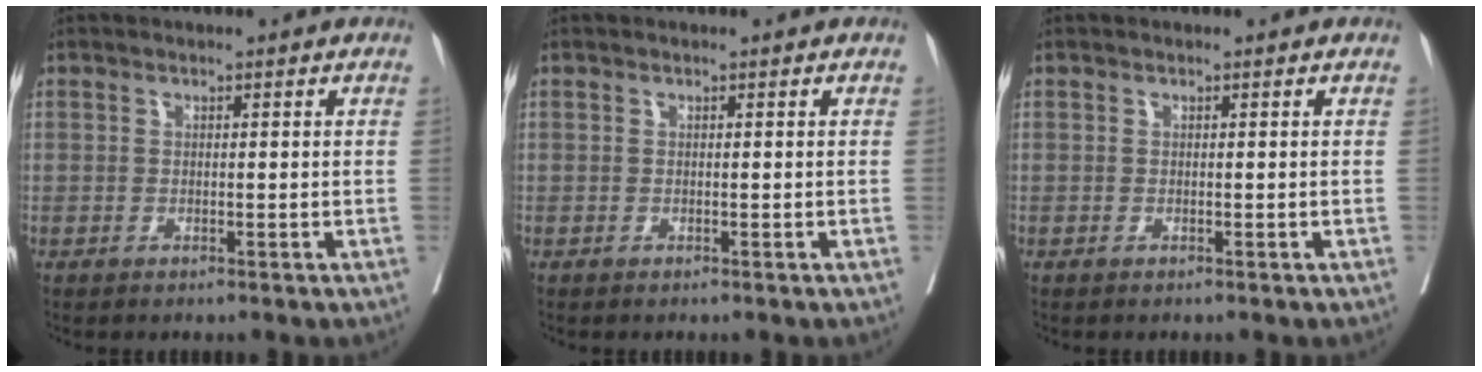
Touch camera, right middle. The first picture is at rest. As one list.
[{"total": 0.0}, {"total": 0.0}]